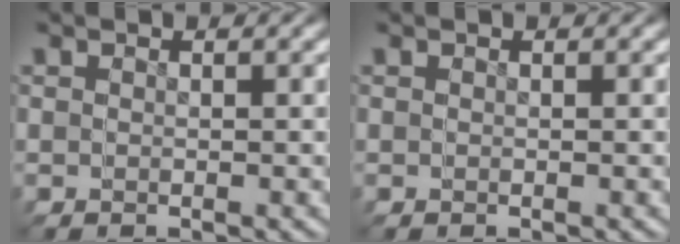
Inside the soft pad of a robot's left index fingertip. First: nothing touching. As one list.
[{"total": 0.0}]